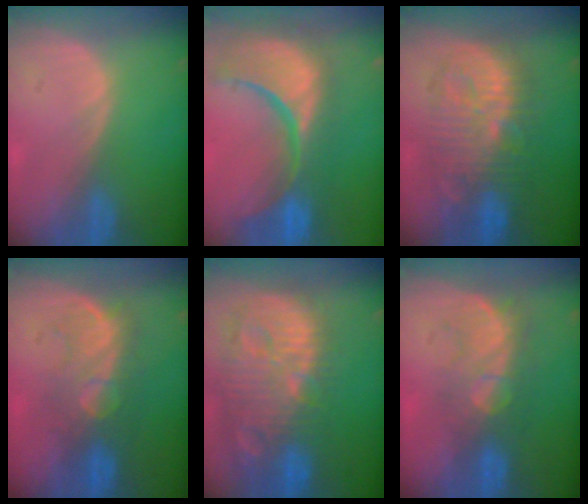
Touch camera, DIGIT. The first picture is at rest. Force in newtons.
{"total": 15.4, "press": 12.2, "slide": 9.4}
{"total": 10.4, "press": 10.4, "slide": 0.4}
{"total": 8.2, "press": 7.9, "slide": 2.2}
{"total": 14.3, "press": 12.4, "slide": 7.2}
{"total": 8.2, "press": 7.6, "slide": 2.9}